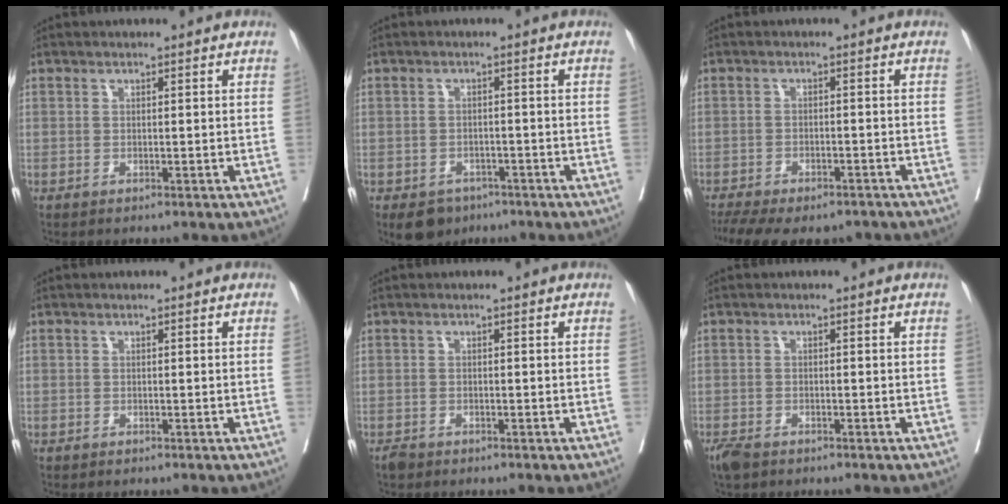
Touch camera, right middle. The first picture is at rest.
{"total": 4.6, "force": [-3.1, 3.1, 1.4], "torque": [-0.019, 0.001, -0.044]}
{"total": 13.3, "force": [-10.6, 5.3, 6.1], "torque": [-0.130, -0.003, -0.145]}
{"total": 0.0}
{"total": 1.1, "force": [-0.9, 0.5, 0.3], "torque": [-0.010, -0.002, -0.017]}
{"total": 3.3, "force": [-2.5, 1.3, 1.6], "torque": [-0.037, -0.009, -0.045]}